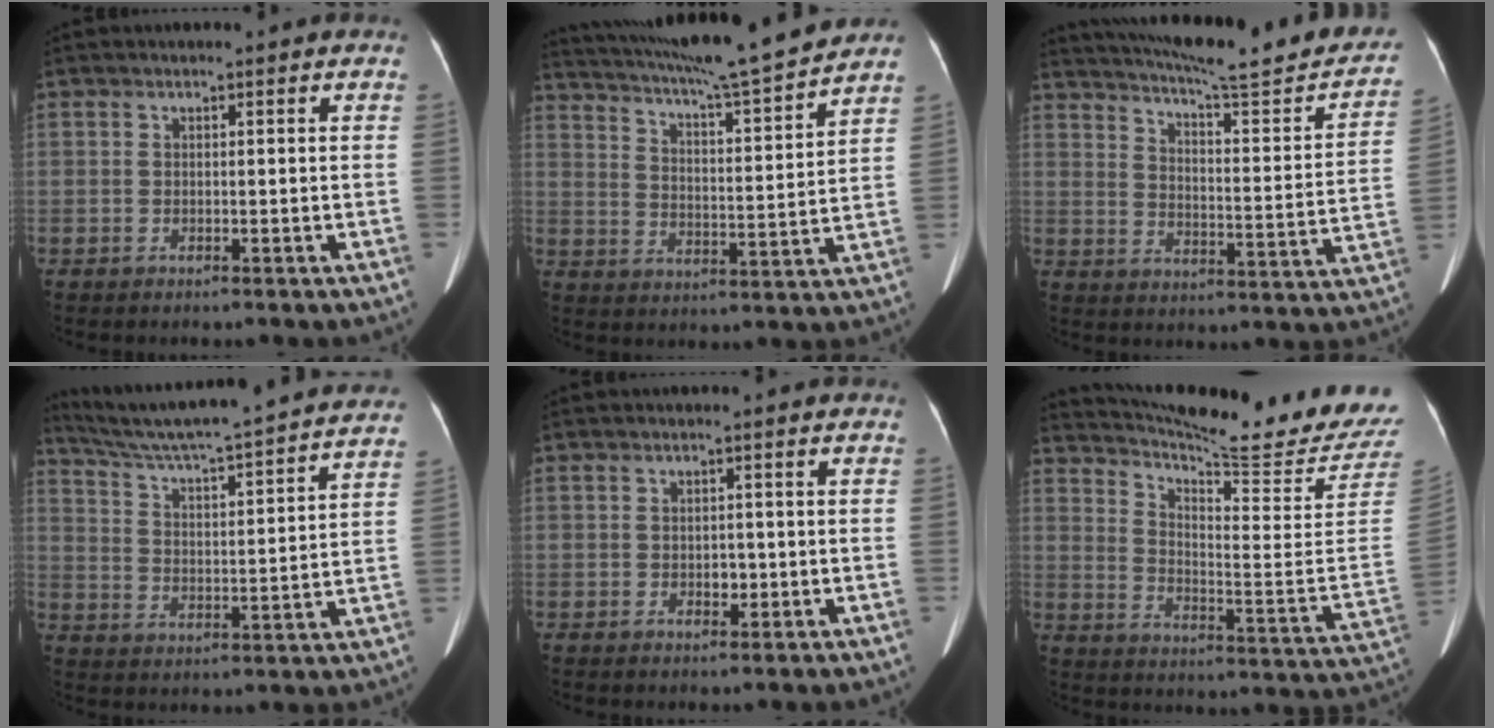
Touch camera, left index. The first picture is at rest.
{"total": 19.8, "force": [17.5, -0.3, 9.1], "torque": [-0.158, -0.009, 0.263]}
{"total": 24.8, "force": [21.5, 2.2, 12.1], "torque": [-0.180, -0.041, 0.278]}
{"total": 26.9, "force": [24.6, 0.3, 10.8], "torque": [-0.184, -0.031, 0.332]}
{"total": 1.9, "force": [-0.5, 1.2, 1.3], "torque": [-0.019, 0.002, -0.004]}
{"total": 23.6, "force": [22.0, -0.6, 8.5], "torque": [-0.142, -0.122, 0.286]}